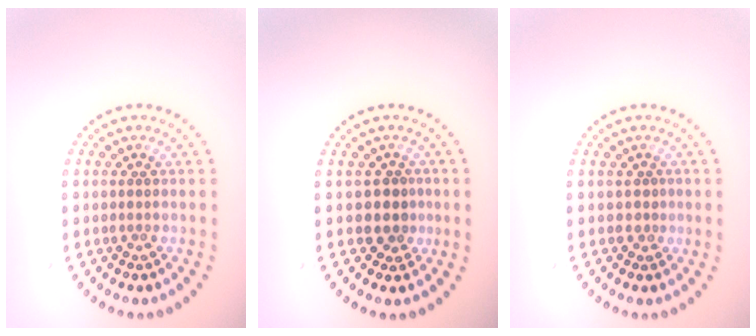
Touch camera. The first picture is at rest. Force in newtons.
{"total": 1.6, "press": 1.2, "slide": 1.0}
{"total": 0.5, "press": 0.2, "slide": 0.5}